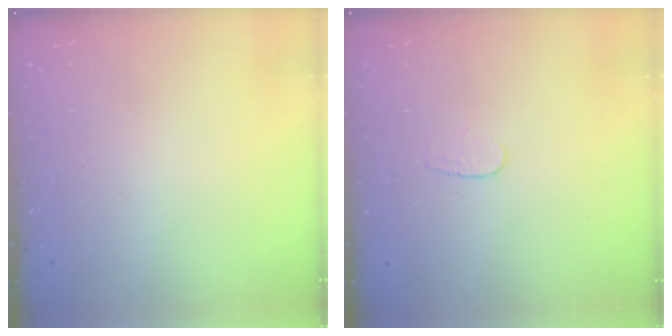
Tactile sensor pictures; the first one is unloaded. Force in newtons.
{"total": 3.6, "press": 3.5, "slide": 0.4}